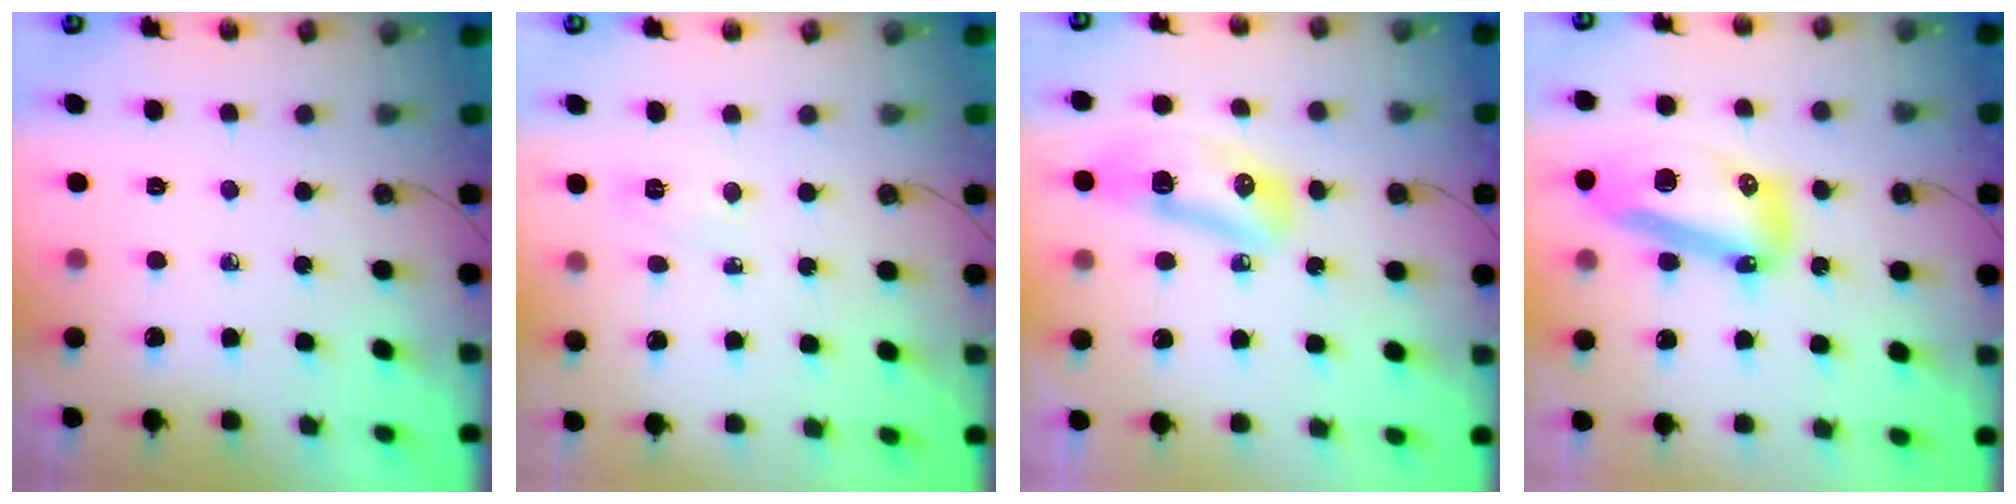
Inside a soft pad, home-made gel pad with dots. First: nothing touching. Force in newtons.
{"total": 4.1, "press": 4.0, "slide": 0.5}
{"total": 11.4, "press": 10.8, "slide": 3.8}
{"total": 15.4, "press": 15.2, "slide": 2.1}